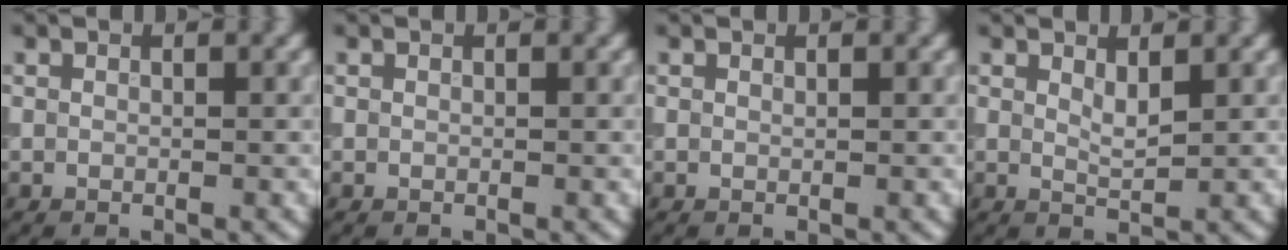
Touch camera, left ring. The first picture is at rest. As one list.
[{"total": 0.0}, {"total": 0.0}, {"total": 1.3, "force": [0.7, 0.3, 1.1], "torque": [-0.023, -0.003, 0.014]}]